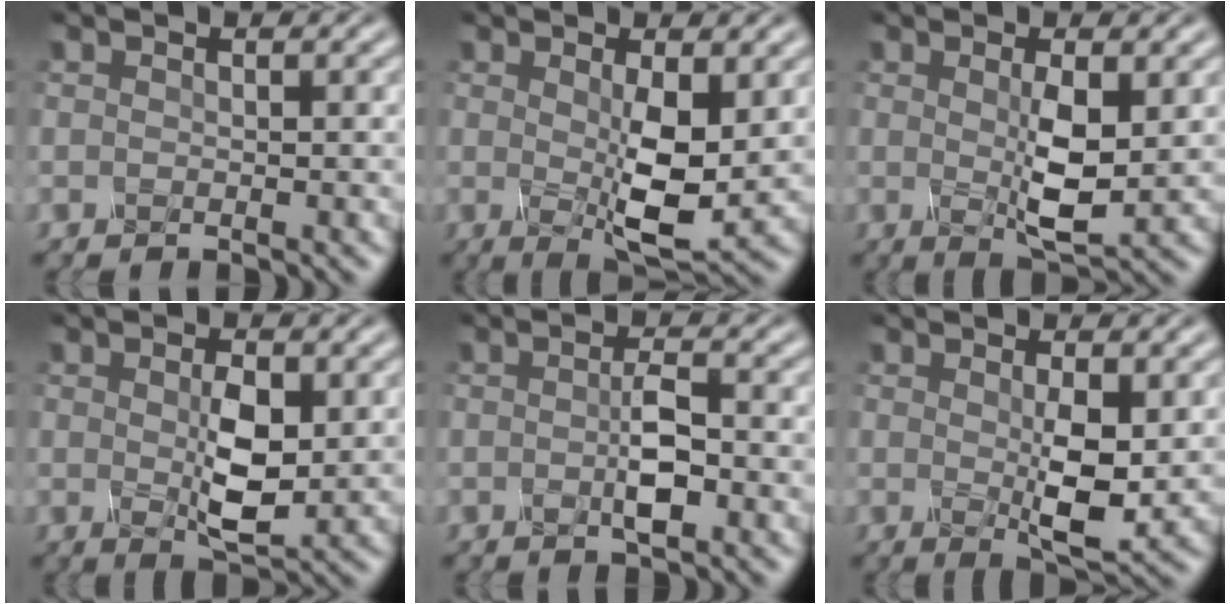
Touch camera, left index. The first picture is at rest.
{"total": 4.7, "force": [0.2, 1.1, 4.6], "torque": [-0.097, -0.014, 0.015]}
{"total": 3.4, "force": [0.3, 0.6, 3.4], "torque": [-0.082, -0.007, 0.014]}
{"total": 3.7, "force": [0.2, 1.3, 3.5], "torque": [-0.082, -0.005, 0.013]}
{"total": 2.2, "force": [-0.4, 0.2, 2.2], "torque": [-0.053, 0.000, -0.002]}
{"total": 3.6, "force": [0.1, 0.7, 3.5], "torque": [-0.080, -0.007, 0.011]}